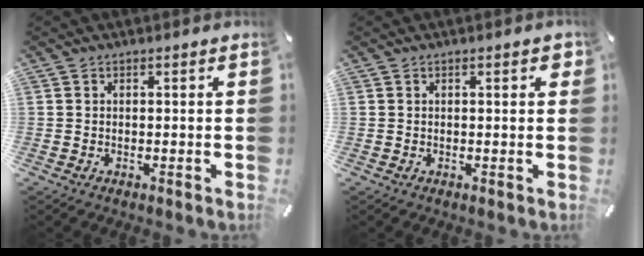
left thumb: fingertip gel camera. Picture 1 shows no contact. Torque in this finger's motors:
{"motor_torque": [0.46, 0.18, 0.14, -0.08, -0.01]}